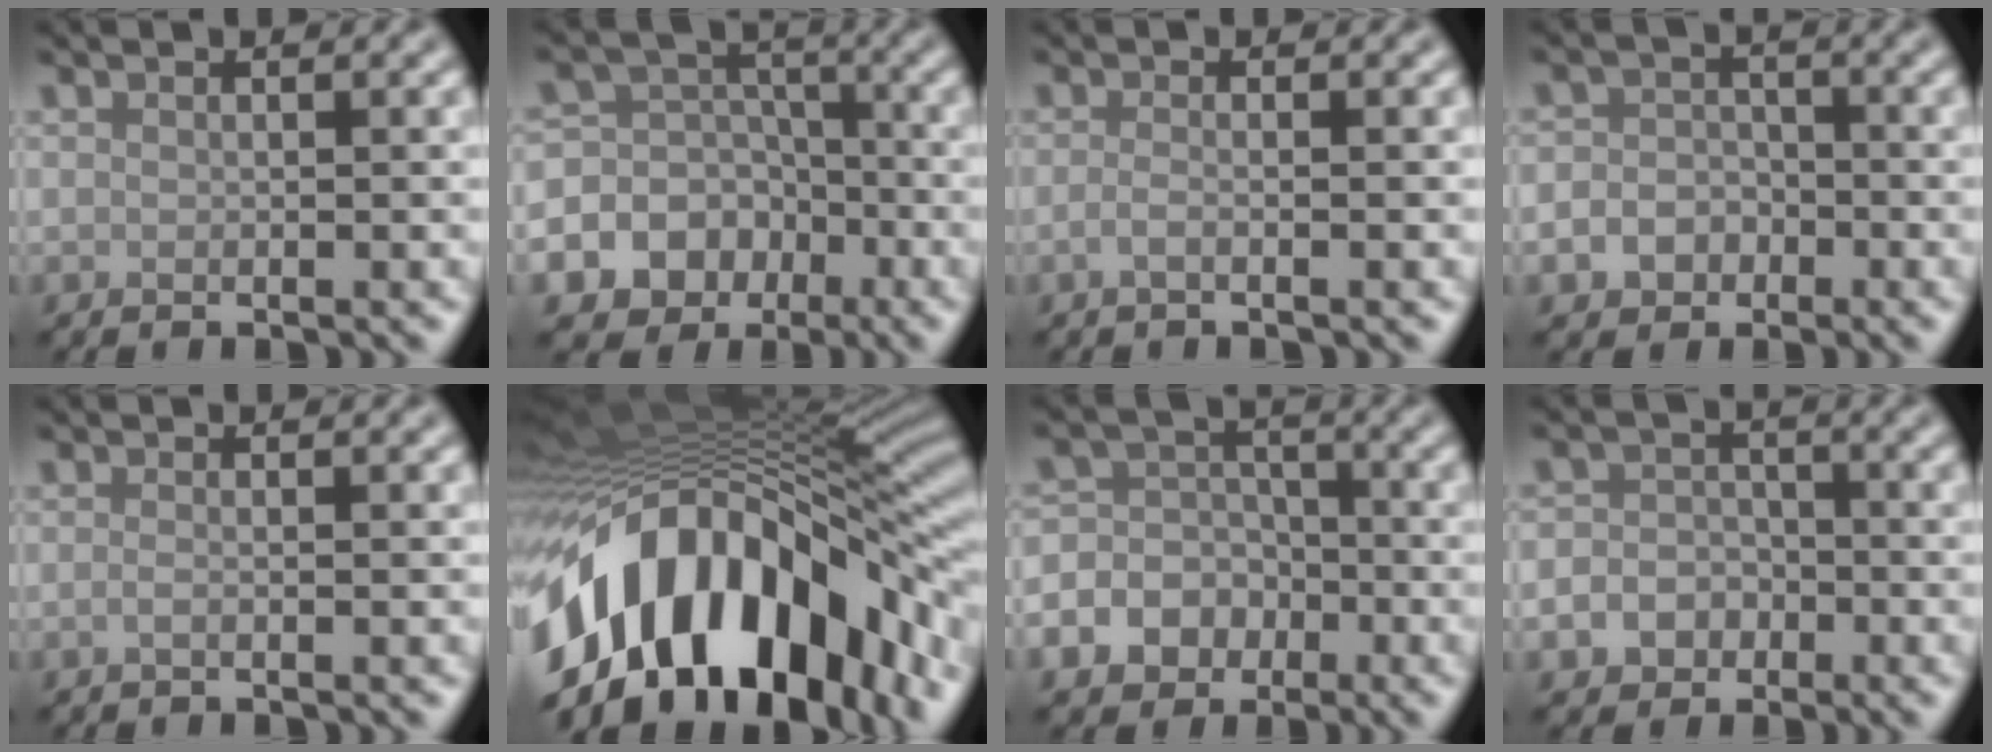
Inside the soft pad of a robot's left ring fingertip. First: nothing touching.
{"total": 13.7, "force": [-5.9, 12.0, 3.2], "torque": [-0.079, -0.025, -0.098]}
{"total": 1.2, "force": [-0.5, 0.4, 1.1], "torque": [-0.017, -0.003, -0.013]}
{"total": 3.3, "force": [-1.5, 2.8, 1.0], "torque": [0.008, 0.001, -0.033]}
{"total": 0.9, "force": [-0.2, 0.3, 0.8], "torque": [-0.012, -0.004, -0.007]}
{"total": 17.4, "force": [-6.8, 9.8, 12.5], "torque": [-0.222, -0.005, -0.110]}
{"total": 7.5, "force": [-3.1, 6.6, 1.9], "torque": [-0.027, 0.003, -0.068]}
{"total": 3.9, "force": [-1.7, 3.3, 1.1], "torque": [0.016, -0.002, -0.039]}